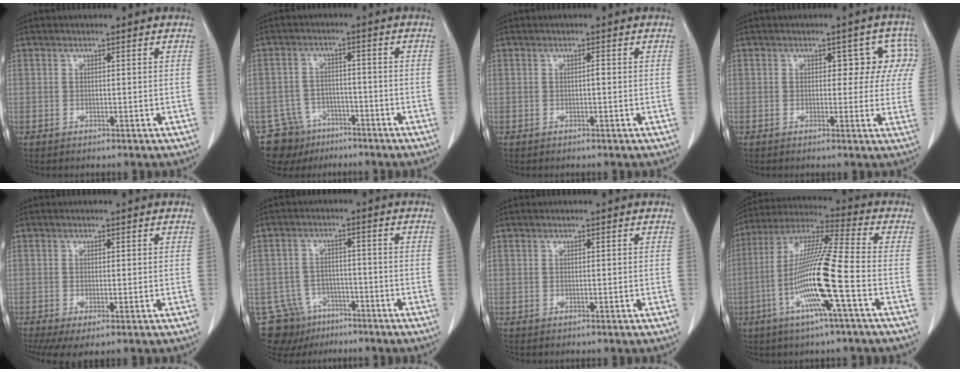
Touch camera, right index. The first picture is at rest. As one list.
[{"total": 7.4, "force": [-5.2, 5.3, 0.3], "torque": [-0.002, 0.015, -0.082]}, {"total": 0.5, "force": [-0.1, 0.1, 0.5], "torque": [-0.008, 0.001, -0.002]}, {"total": 5.8, "force": [1.6, 3.7, 4.2], "torque": [-0.019, 0.024, 0.012]}, {"total": 4.5, "force": [-2.2, 1.6, 3.5], "torque": [-0.063, -0.013, -0.036]}, {"total": 8.9, "force": [-6.4, 6.1, 1.0], "torque": [-0.019, 0.018, -0.099]}, {"total": 0.0}, {"total": 15.2, "force": [-4.5, -0.6, 14.5], "torque": [-0.289, -0.007, -0.096]}]